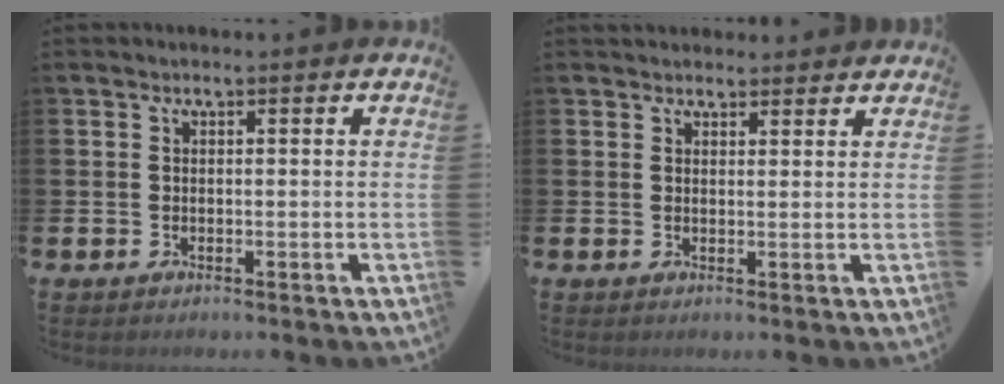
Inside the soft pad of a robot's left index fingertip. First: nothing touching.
{"total": 2.0, "force": [1.9, 0.7, 0.0], "torque": [0.014, -0.009, 0.032]}